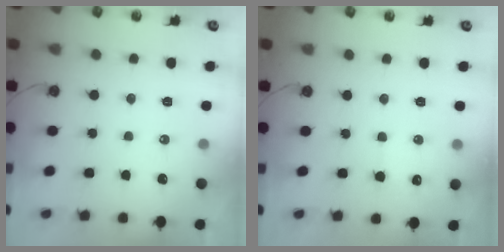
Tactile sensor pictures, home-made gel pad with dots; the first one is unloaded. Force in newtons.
{"total": 6.2, "press": 6.1, "slide": 0.9}